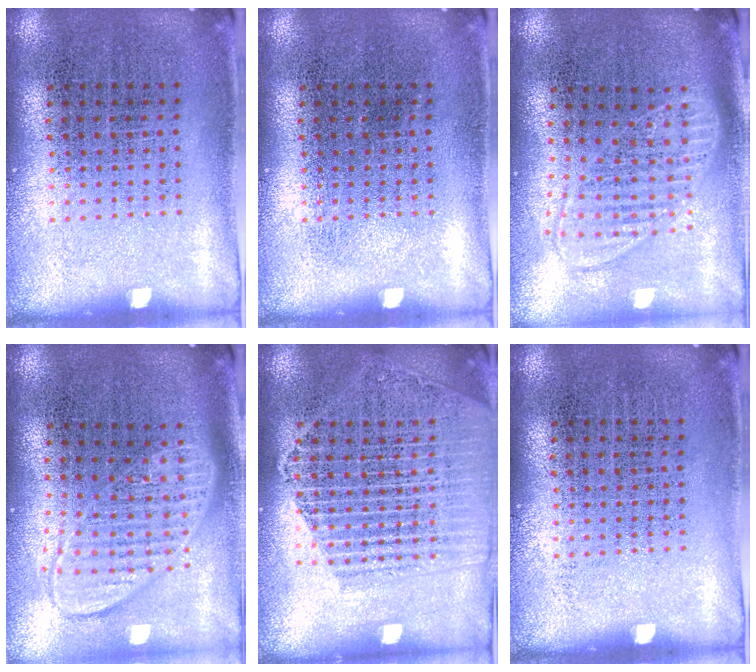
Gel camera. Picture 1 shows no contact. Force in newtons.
{"total": 0.0}
{"total": 1.8, "press": 1.5, "slide": 1.0}
{"total": 1.8, "press": 1.5, "slide": 1.0}
{"total": 1.9, "press": 1.8, "slide": 0.7}
{"total": 0.0}